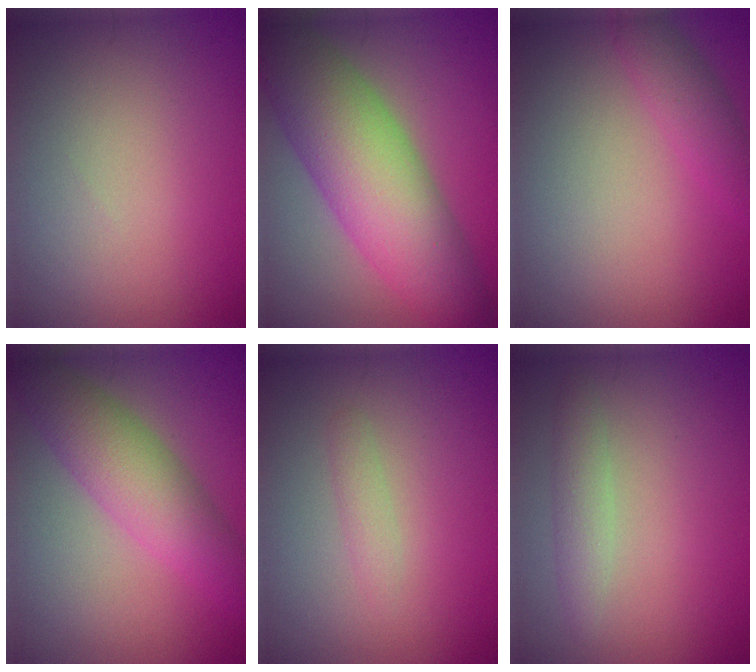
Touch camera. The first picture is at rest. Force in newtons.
{"total": 10.2, "press": 10.2, "slide": 0.3}
{"total": 2.3, "press": 2.3, "slide": 0.1}
{"total": 5.8, "press": 5.8, "slide": 0.1}
{"total": 1.1, "press": 1.1, "slide": 0.0}
{"total": 1.9, "press": 1.9, "slide": 0.0}